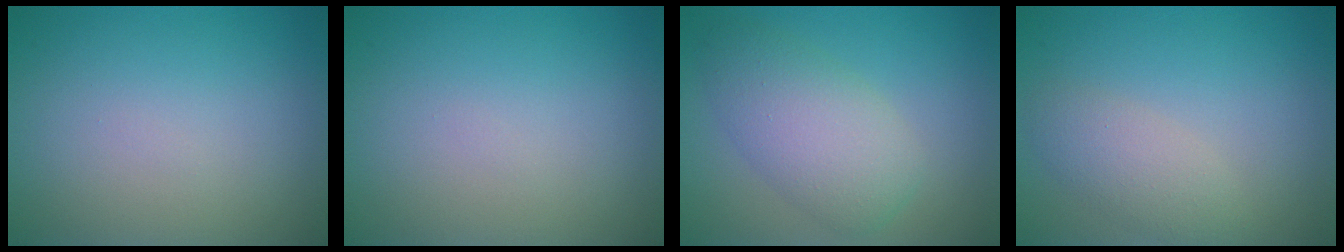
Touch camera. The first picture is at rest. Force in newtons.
{"total": 0.0}
{"total": 5.1, "press": 5.1, "slide": 0.1}
{"total": 2.6, "press": 2.6, "slide": 0.2}